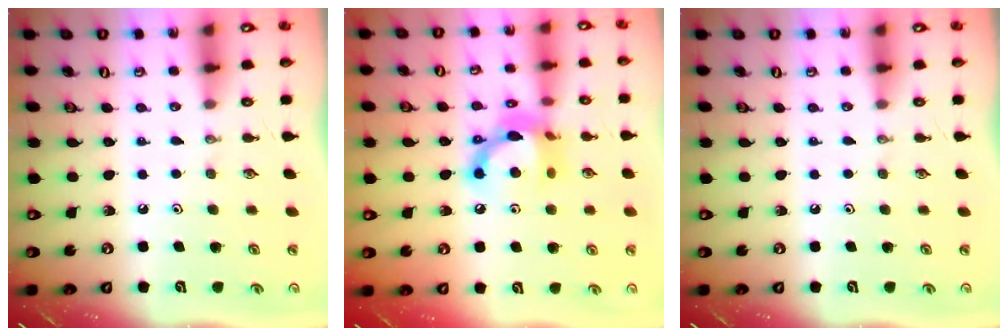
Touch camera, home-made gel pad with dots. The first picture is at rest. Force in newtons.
{"total": 12.7, "press": 12.7, "slide": 0.6}
{"total": 0.0}